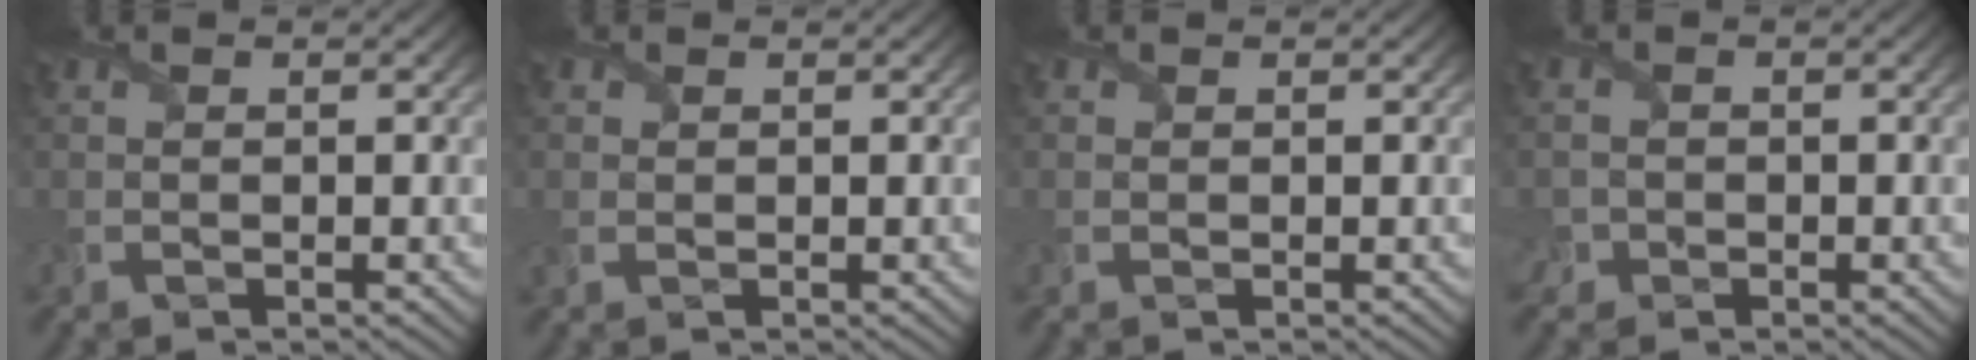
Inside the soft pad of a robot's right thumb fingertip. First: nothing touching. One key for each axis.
{"total": 1.4, "fx": 0.4, "fy": 1.2, "fz": 0.6, "tx": -0.019, "ty": -0.002, "tz": 0.008}
{"total": 0.0}
{"total": 2.1, "fx": -1.3, "fy": 1.6, "fz": 0.3, "tx": -0.011, "ty": -0.007, "tz": -0.029}